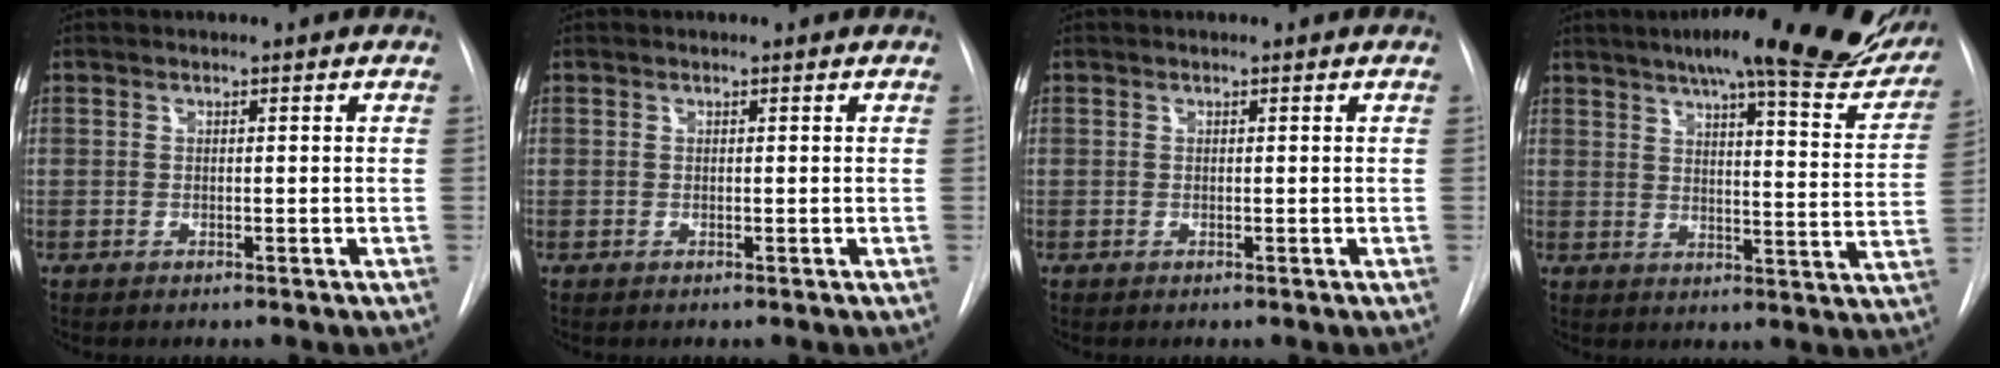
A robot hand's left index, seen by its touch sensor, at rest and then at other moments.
{"total": 0.0}
{"total": 0.0}
{"total": 23.9, "force": [19.2, 4.0, 13.5], "torque": [-0.186, -0.035, 0.230]}